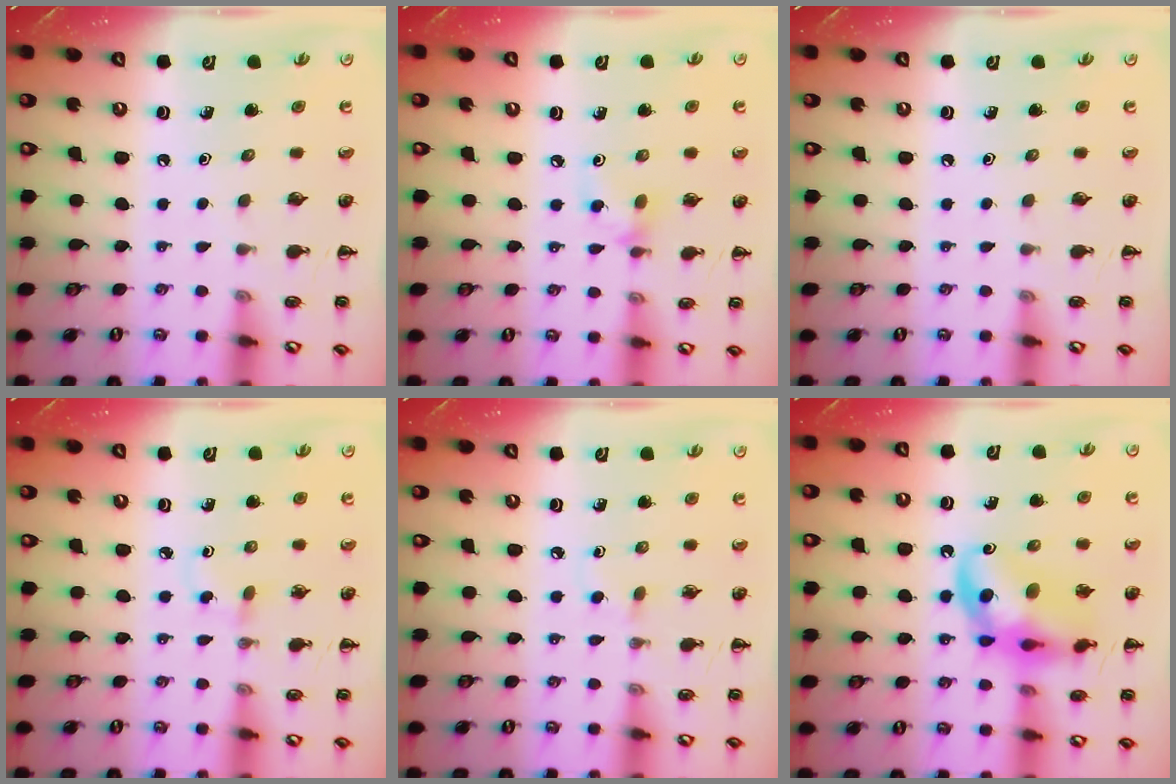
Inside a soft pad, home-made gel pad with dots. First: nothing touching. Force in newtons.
{"total": 5.7, "press": 5.7, "slide": 1.0}
{"total": 0.0}
{"total": 2.7, "press": 2.4, "slide": 1.1}
{"total": 2.4, "press": 2.1, "slide": 1.0}
{"total": 13.5, "press": 13.2, "slide": 2.9}